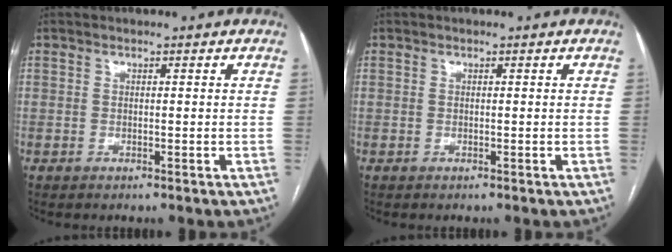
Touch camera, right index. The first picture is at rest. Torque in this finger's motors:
{"motor_torque": [0.00, 0.00, 0.00, 0.00]}